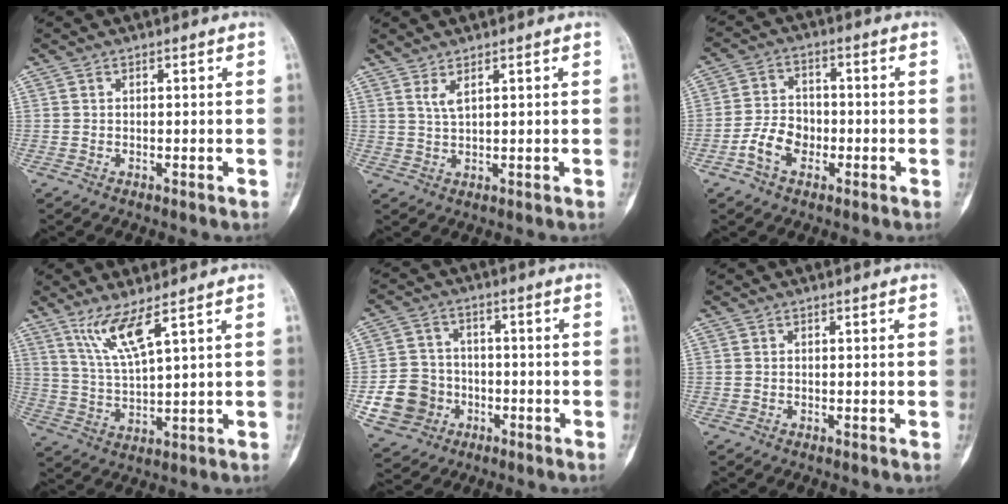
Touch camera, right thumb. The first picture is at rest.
{"total": 2.4, "force": [1.5, 0.3, 1.9], "torque": [-0.045, -0.008, 0.036]}
{"total": 6.8, "force": [-2.7, 4.8, 4.0], "torque": [-0.062, 0.022, -0.055]}
{"total": 7.5, "force": [4.7, 0.4, 5.9], "torque": [-0.129, -0.034, 0.105]}
{"total": 10.1, "force": [-3.0, 9.1, 3.2], "torque": [-0.042, 0.023, -0.047]}
{"total": 0.0}